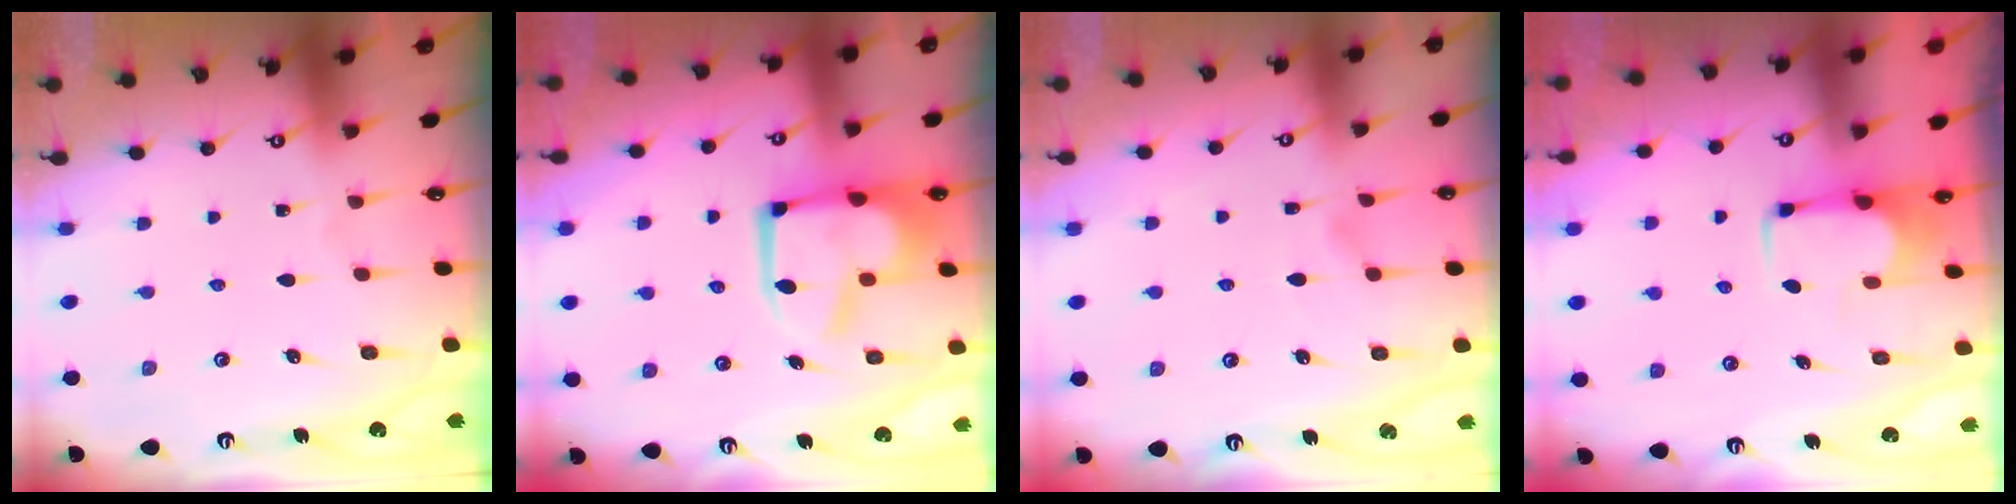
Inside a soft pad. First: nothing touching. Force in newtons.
{"total": 10.6, "press": 10.5, "slide": 1.2}
{"total": 1.1, "press": 0.6, "slide": 0.9}
{"total": 1.7, "press": 1.6, "slide": 0.7}